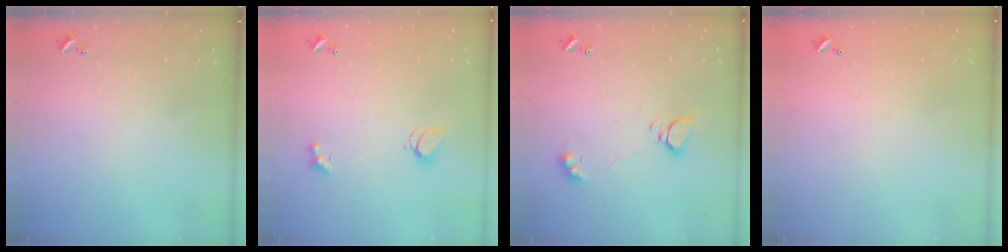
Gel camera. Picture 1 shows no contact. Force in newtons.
{"total": 2.0, "press": 1.9, "slide": 0.5}
{"total": 6.6, "press": 6.6, "slide": 0.7}
{"total": 2.8, "press": 2.8, "slide": 0.1}